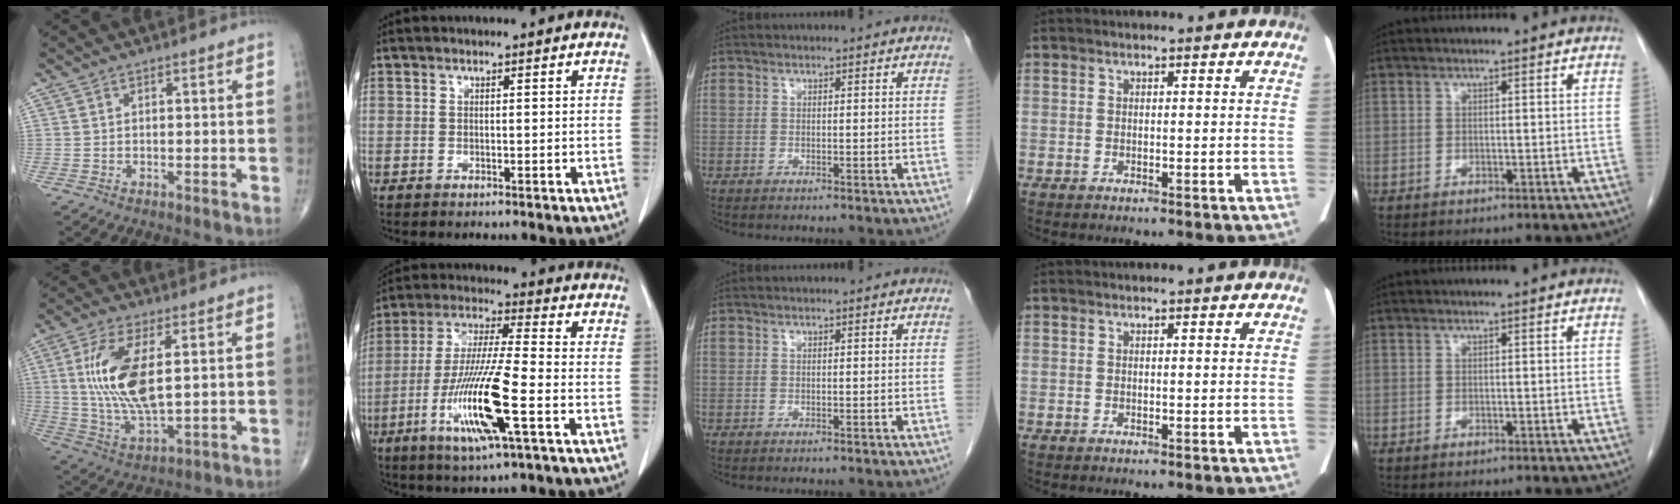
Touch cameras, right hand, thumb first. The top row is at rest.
{"thumb": {"total": 14.6, "force": [2.8, 5.8, 13.1], "torque": [-0.272, -0.020, 0.062]}, "index": {"total": 14.7, "force": [-5.1, 0.6, 13.8], "torque": [-0.280, -0.021, -0.098]}}